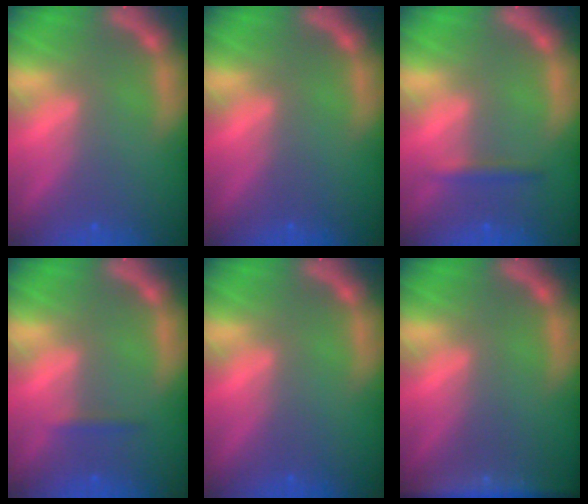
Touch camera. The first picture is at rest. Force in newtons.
{"total": 0.0}
{"total": 1.4}
{"total": 0.9}
{"total": 0.0}
{"total": 6.0}